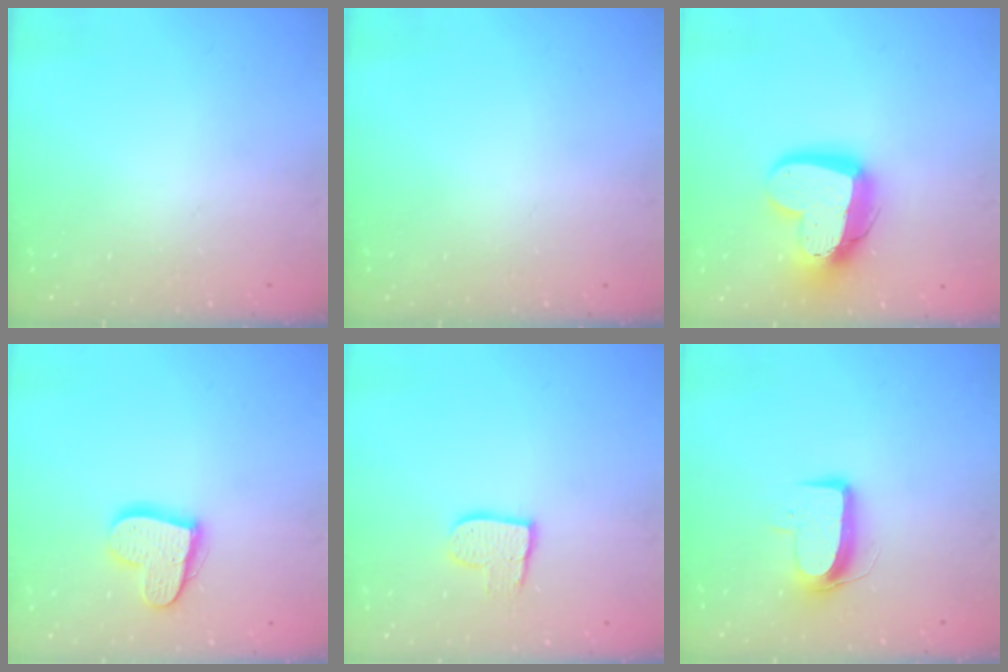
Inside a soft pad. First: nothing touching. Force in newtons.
{"total": 0.0}
{"total": 17.3, "press": 17.3, "slide": 1.6}
{"total": 13.9, "press": 13.9, "slide": 0.8}
{"total": 9.1, "press": 9.0, "slide": 0.7}
{"total": 10.6, "press": 10.6, "slide": 0.8}